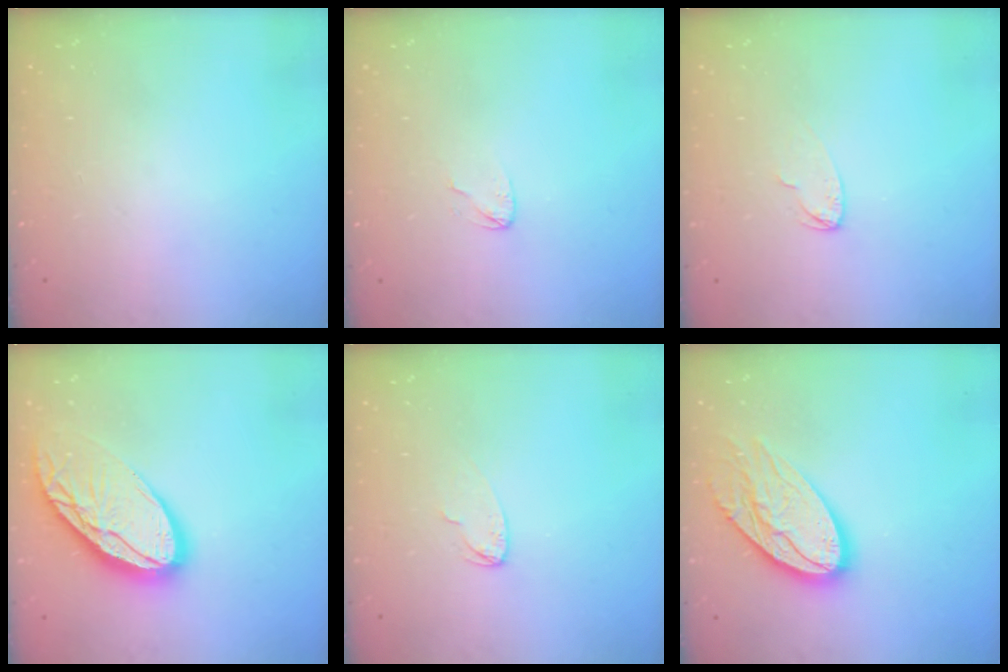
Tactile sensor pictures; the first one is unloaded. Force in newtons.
{"total": 3.6, "press": 3.6, "slide": 0.2}
{"total": 4.1, "press": 4.1, "slide": 0.4}
{"total": 17.0, "press": 16.9, "slide": 1.4}
{"total": 4.1, "press": 4.1, "slide": 0.4}
{"total": 18.1, "press": 18.0, "slide": 1.7}